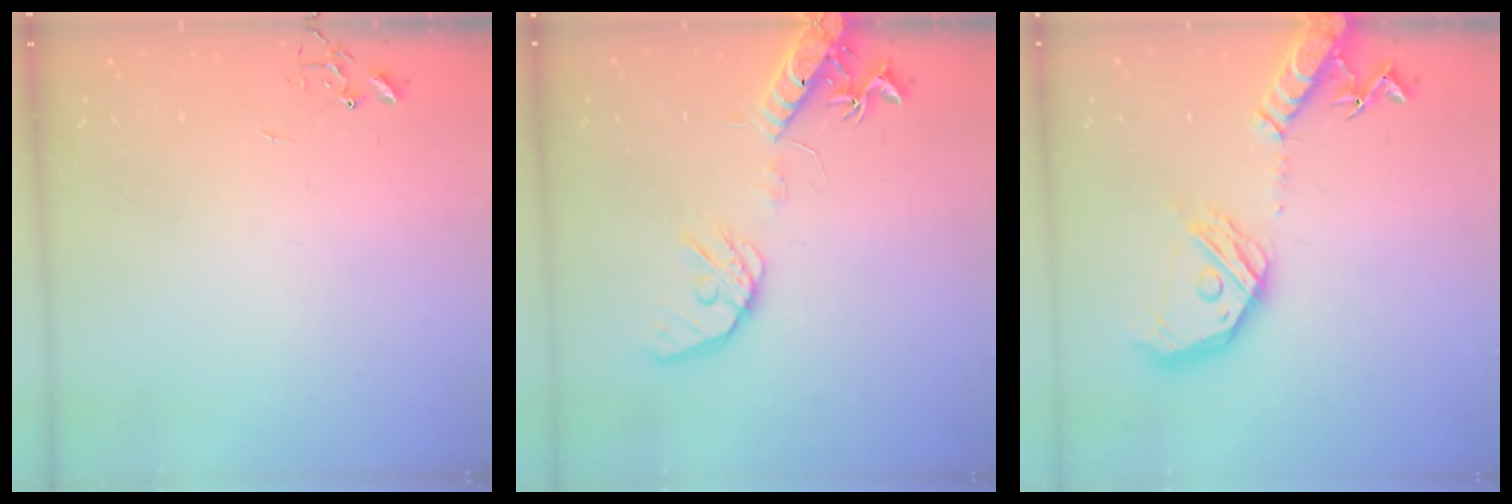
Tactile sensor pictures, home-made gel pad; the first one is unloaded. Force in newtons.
{"total": 16.5, "press": 16.2, "slide": 2.8}
{"total": 21.3, "press": 21.1, "slide": 3.1}